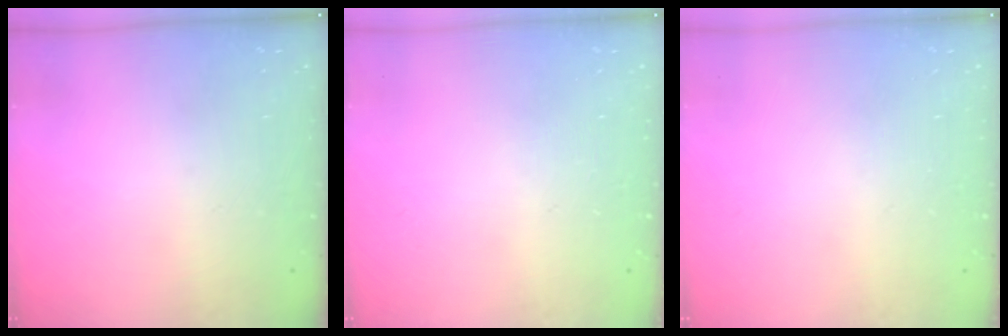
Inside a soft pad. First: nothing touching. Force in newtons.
{"total": 0.0}
{"total": 0.0}